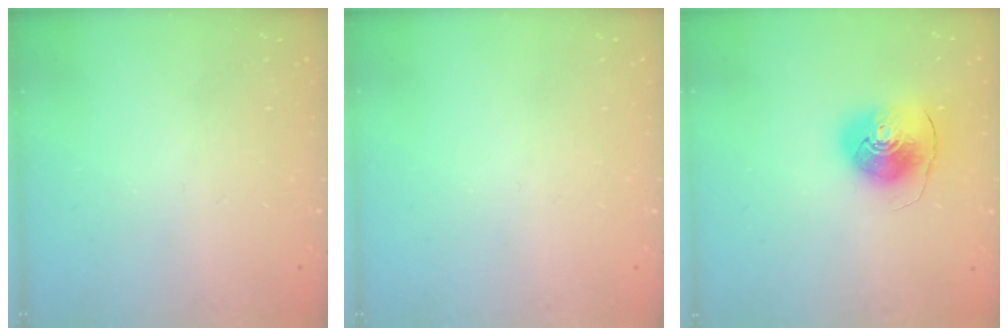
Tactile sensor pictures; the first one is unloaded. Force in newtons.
{"total": 0.0}
{"total": 10.2, "press": 10.1, "slide": 1.5}